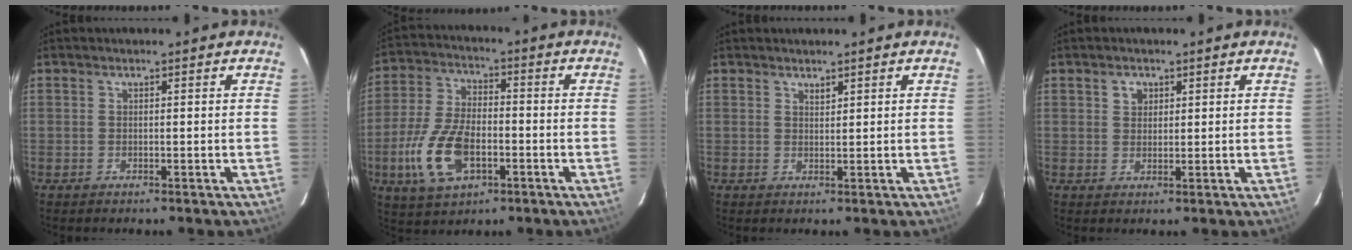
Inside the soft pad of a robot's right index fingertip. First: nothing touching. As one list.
[{"total": 13.9, "force": [-4.7, 7.3, 10.9], "torque": [-0.242, -0.003, -0.083]}, {"total": 0.9, "force": [0.8, 0.4, 0.3], "torque": [-0.001, 0.002, 0.015]}, {"total": 2.3, "force": [1.1, 1.9, 0.7], "torque": [-0.007, 0.008, 0.018]}]